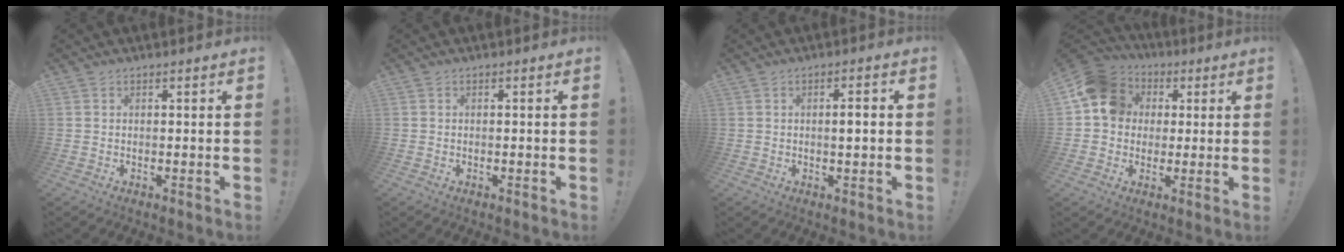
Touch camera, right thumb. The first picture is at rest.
{"total": 0.0}
{"total": 2.5, "force": [0.0, 0.3, 2.5], "torque": [-0.035, -0.003, -0.005]}
{"total": 13.6, "force": [3.2, 11.6, 6.3], "torque": [-0.089, -0.002, 0.066]}